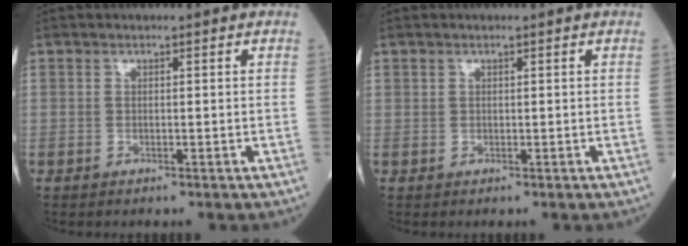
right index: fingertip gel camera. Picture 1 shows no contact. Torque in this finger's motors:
{"motor_torque": [0.09, 0.12, 0.04, 0.01]}